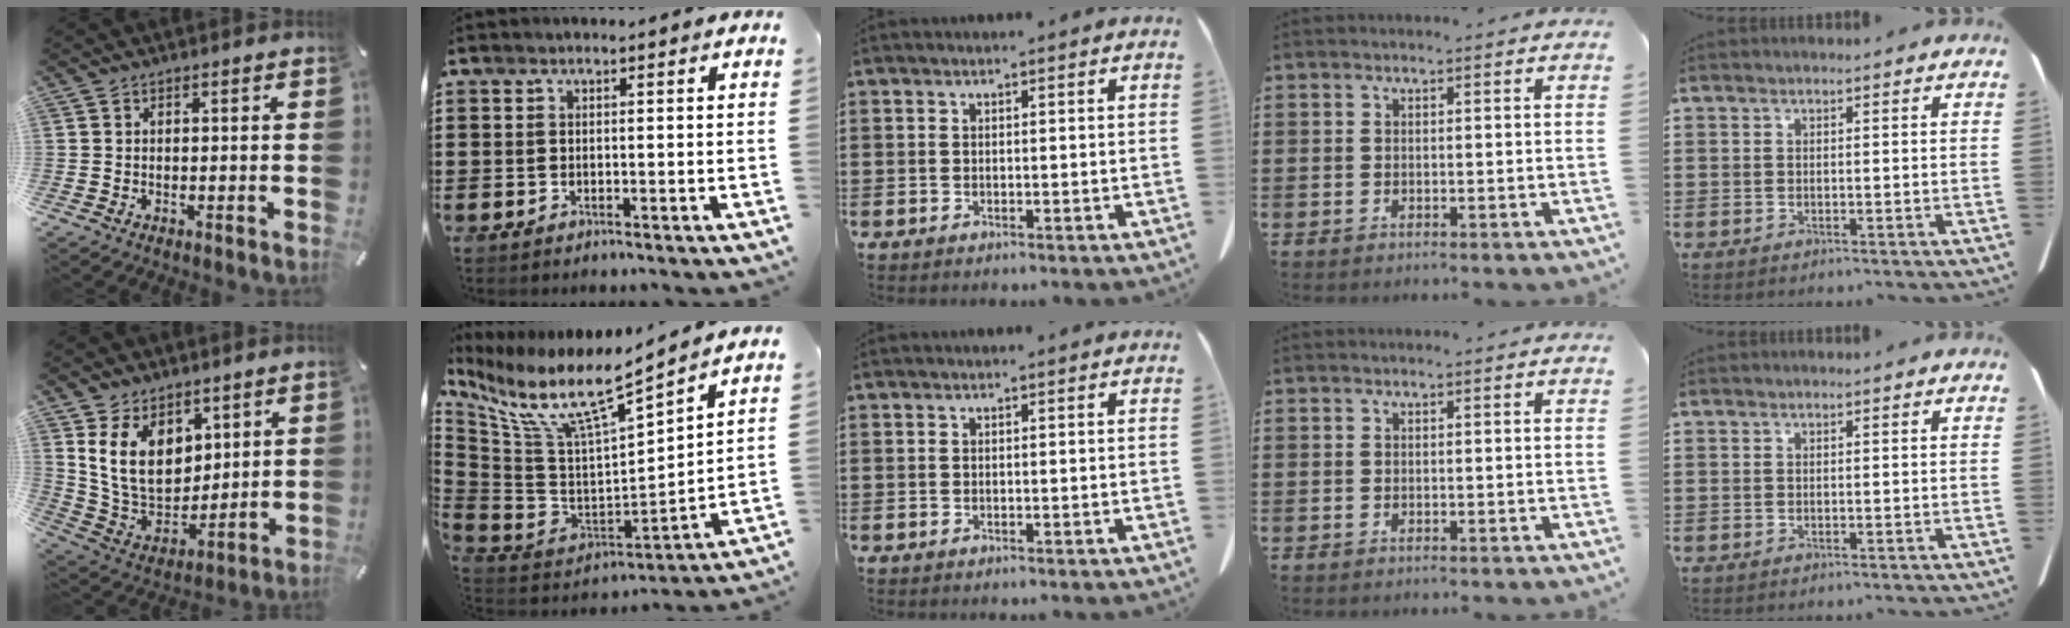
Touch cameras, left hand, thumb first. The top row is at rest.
{"thumb": {"total": 14.0, "force": [5.5, 10.4, 7.5], "torque": [-0.161, -0.028, 0.106]}, "index": {"total": 9.7, "force": [6.7, 1.6, 6.9], "torque": [-0.160, -0.060, 0.110]}}